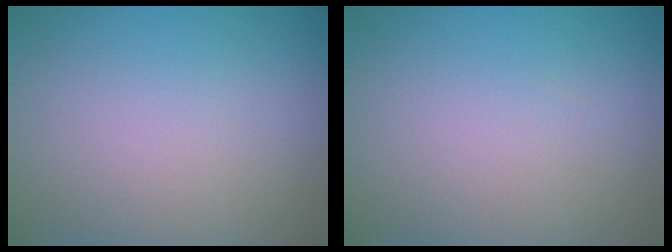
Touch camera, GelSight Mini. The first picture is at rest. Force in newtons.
{"total": 0.0}